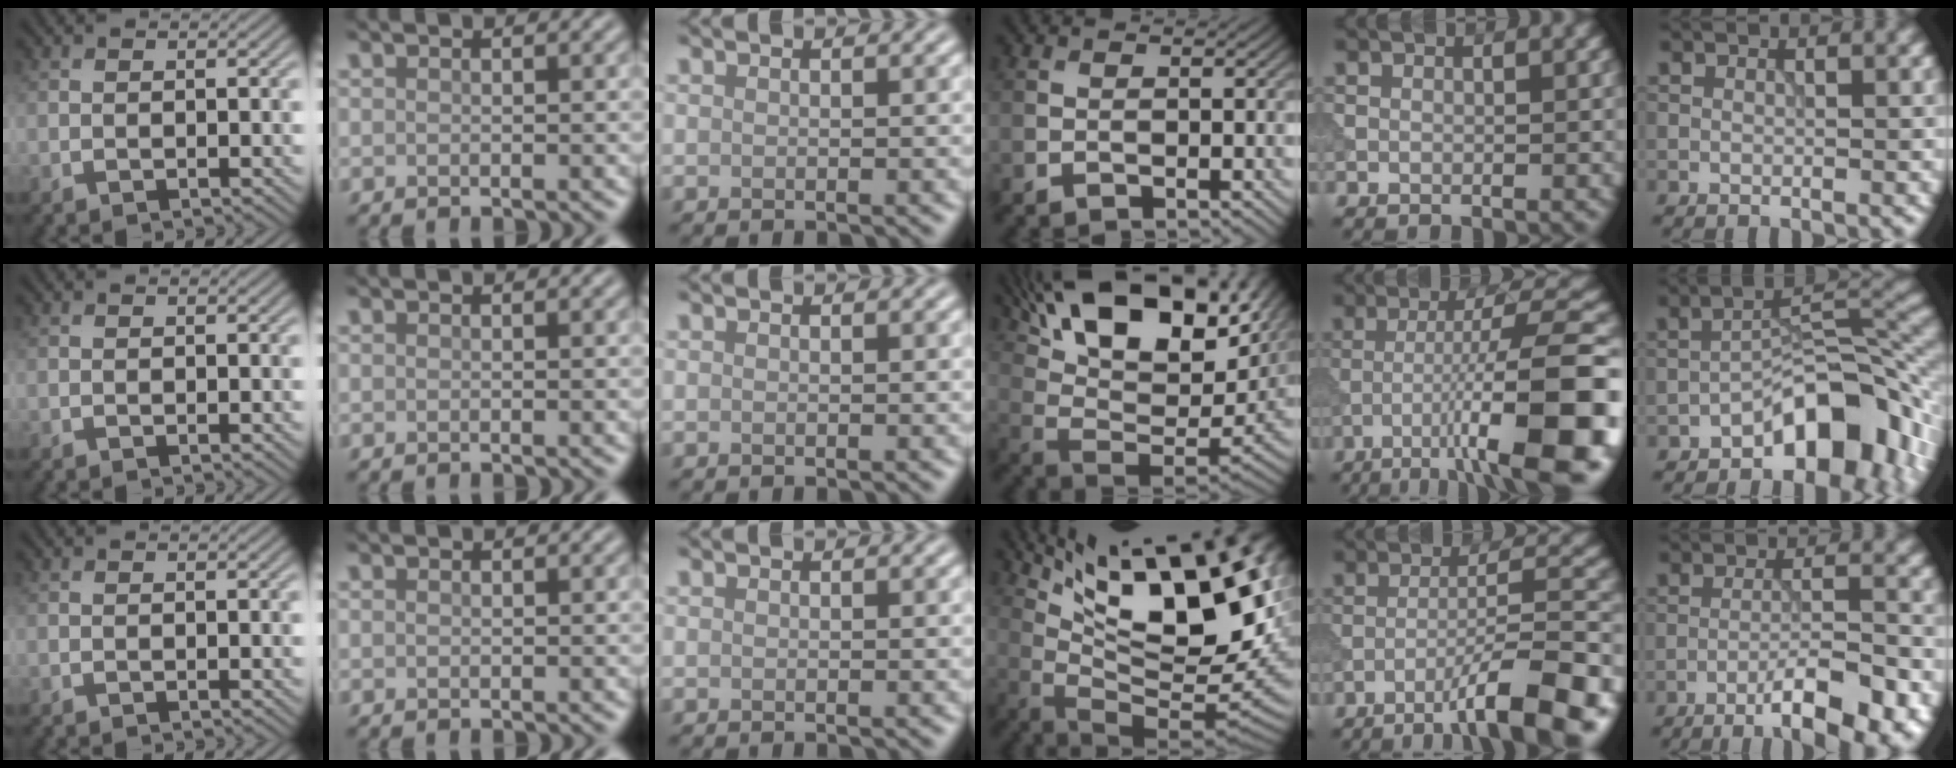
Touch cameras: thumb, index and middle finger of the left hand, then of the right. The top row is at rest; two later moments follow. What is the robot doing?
{"motion": "dispense", "object": "syringe"}